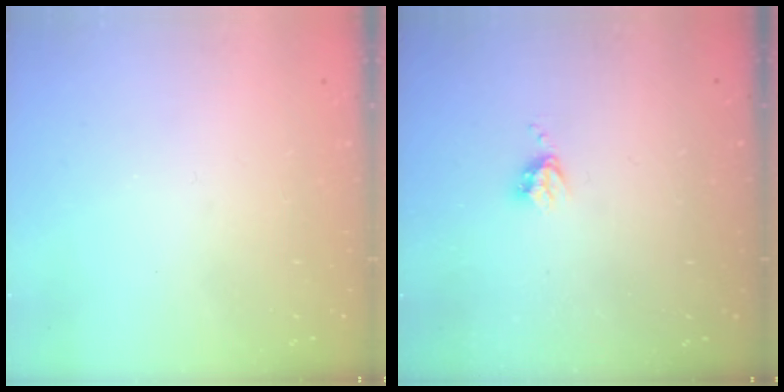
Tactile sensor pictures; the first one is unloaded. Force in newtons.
{"total": 3.8, "press": 3.8, "slide": 0.4}